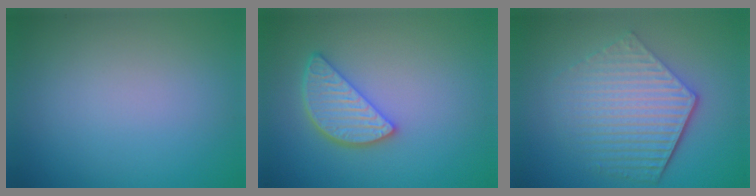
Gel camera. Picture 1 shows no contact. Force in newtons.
{"total": 4.1, "press": 3.5, "slide": 2.1}
{"total": 6.1, "press": 4.5, "slide": 4.2}